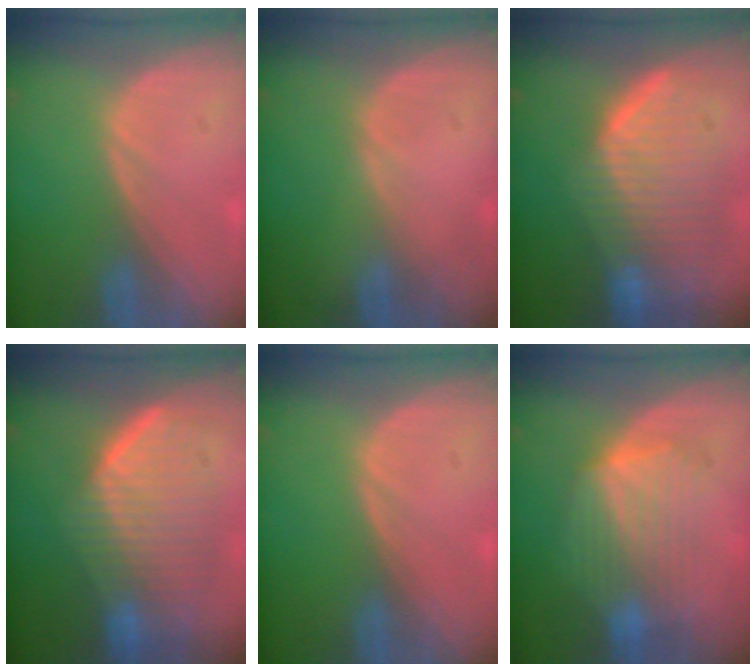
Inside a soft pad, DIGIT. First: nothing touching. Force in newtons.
{"total": 0.0}
{"total": 10.1, "press": 9.0, "slide": 4.5}
{"total": 9.6, "press": 9.0, "slide": 3.4}
{"total": 0.0}
{"total": 7.4, "press": 7.4, "slide": 0.2}